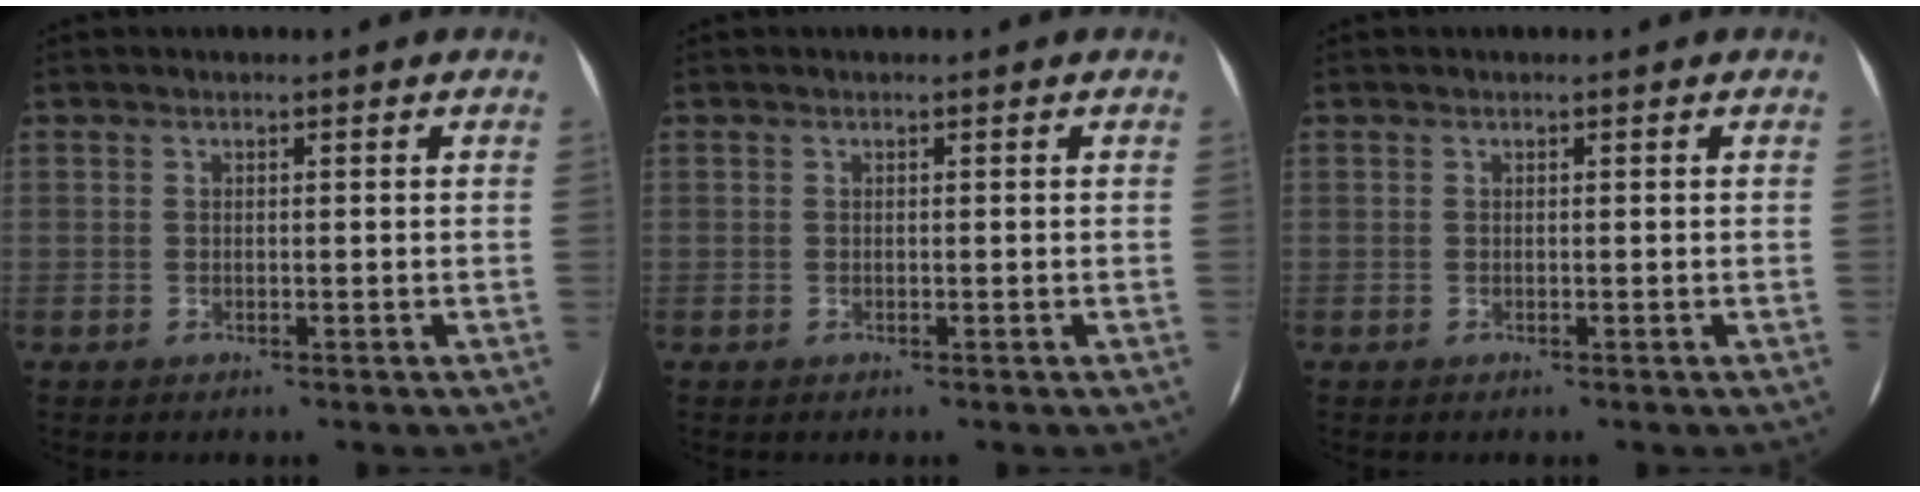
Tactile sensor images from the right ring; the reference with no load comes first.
{"total": 0.0}
{"total": 0.0}